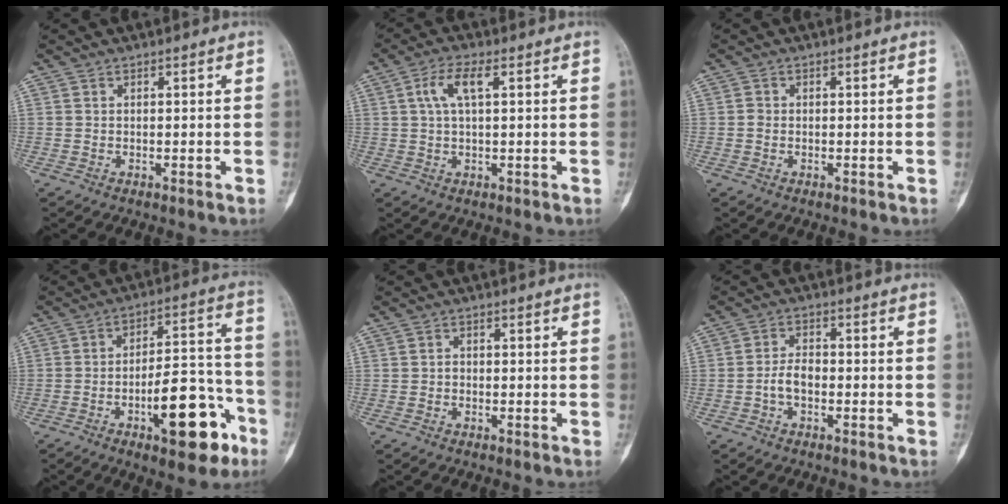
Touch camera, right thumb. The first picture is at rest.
{"total": 5.5, "force": [1.7, 1.9, 4.9], "torque": [-0.103, 0.011, 0.033]}
{"total": 0.8, "force": [-0.2, 0.7, 0.4], "torque": [-0.003, 0.003, -0.004]}
{"total": 17.5, "force": [-7.9, 6.8, 14.1], "torque": [-0.181, 0.056, -0.110]}
{"total": 0.9, "force": [-0.3, 0.7, 0.3], "torque": [0.004, 0.004, -0.009]}
{"total": 3.7, "force": [-1.2, 2.2, 2.7], "torque": [-0.043, 0.017, -0.028]}